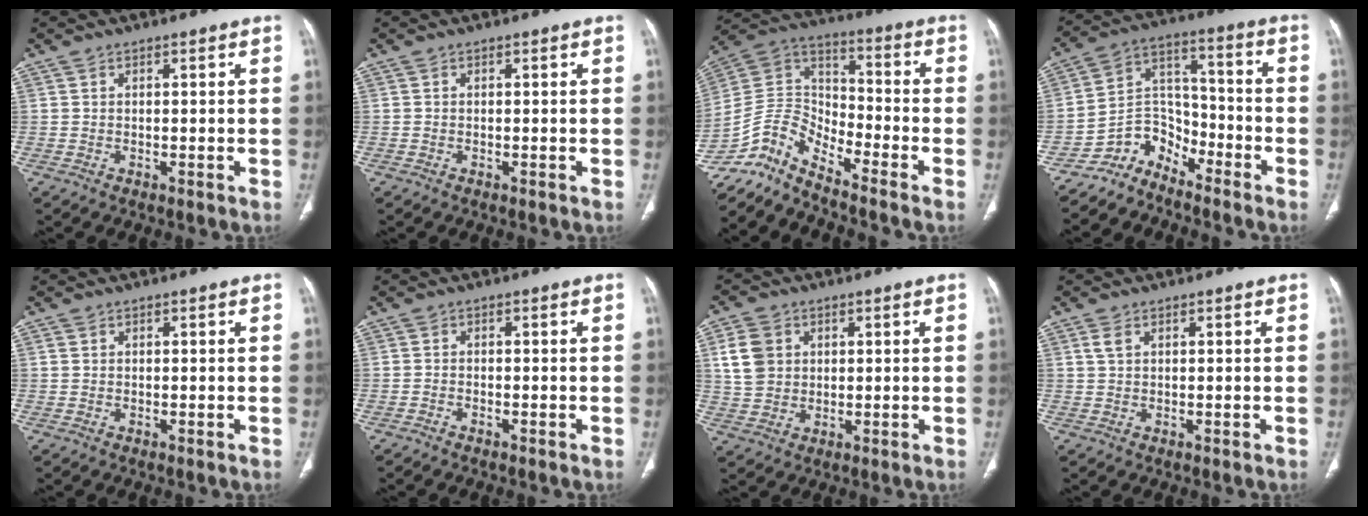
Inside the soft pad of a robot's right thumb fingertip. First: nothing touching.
{"total": 0.0}
{"total": 11.1, "force": [-10.2, 2.3, 3.9], "torque": [-0.085, 0.082, -0.210]}
{"total": 8.5, "force": [-7.3, 4.3, 0.8], "torque": [0.016, 0.091, -0.150]}
{"total": 0.5, "force": [0.3, 0.4, 0.2], "torque": [0.001, 0.001, 0.005]}
{"total": 0.8, "force": [-0.7, 0.3, 0.3], "torque": [-0.009, 0.002, -0.017]}
{"total": 7.4, "force": [2.2, 6.0, 3.7], "torque": [-0.055, -0.004, 0.045]}
{"total": 1.6, "force": [0.7, 0.9, 1.1], "torque": [-0.027, 0.005, 0.019]}